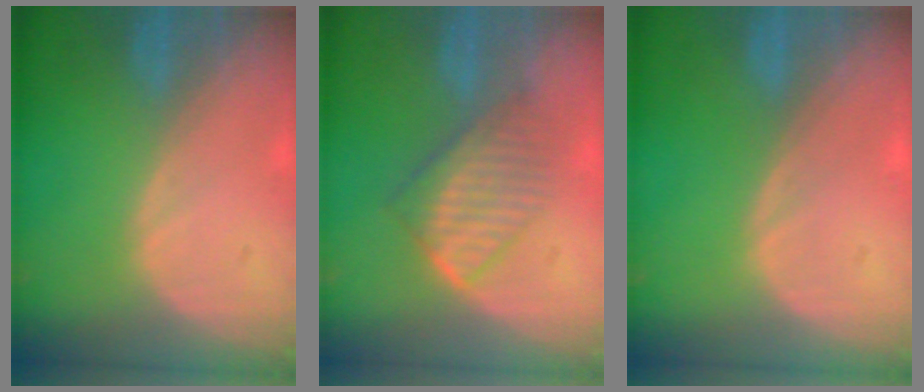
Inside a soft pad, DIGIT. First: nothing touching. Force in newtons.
{"total": 6.3, "press": 6.1, "slide": 1.2}
{"total": 0.0}